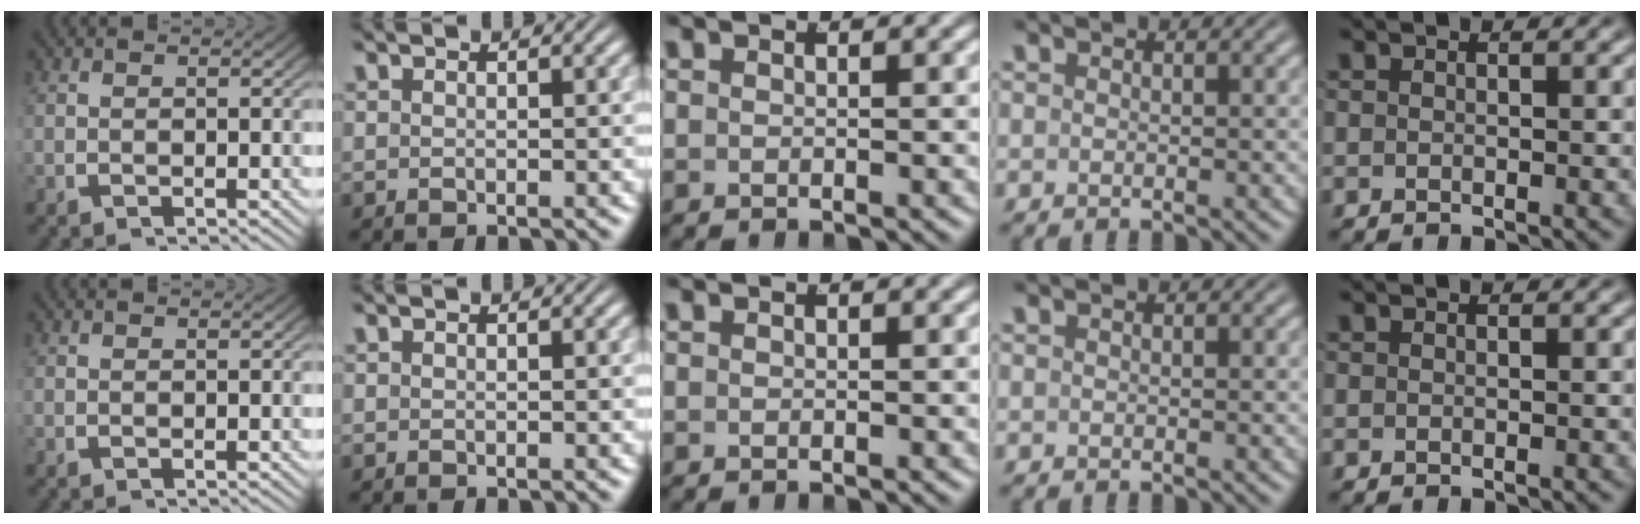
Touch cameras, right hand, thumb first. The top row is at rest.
{}